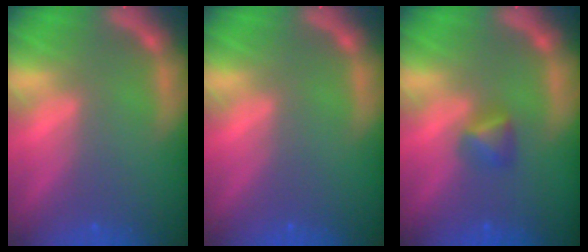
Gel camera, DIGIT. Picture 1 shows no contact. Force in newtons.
{"total": 0.0}
{"total": 1.9}